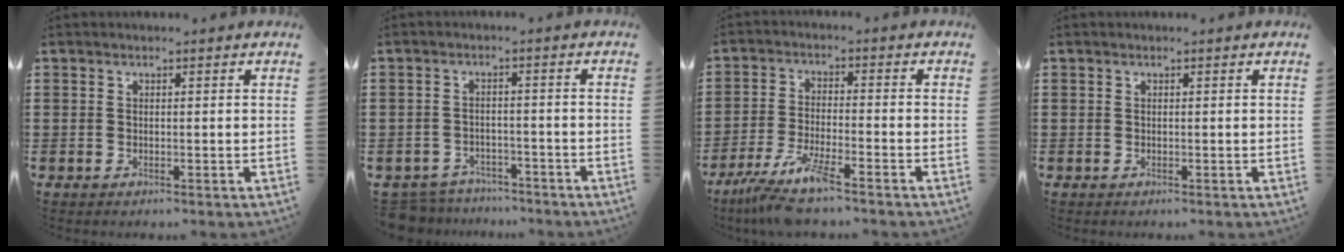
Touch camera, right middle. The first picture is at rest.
{"total": 4.3, "force": [-4.3, 0.9, -0.2], "torque": [-0.010, 0.003, -0.092]}
{"total": 7.4, "force": [-6.0, -0.1, 4.4], "torque": [-0.101, -0.023, -0.115]}
{"total": 0.0}